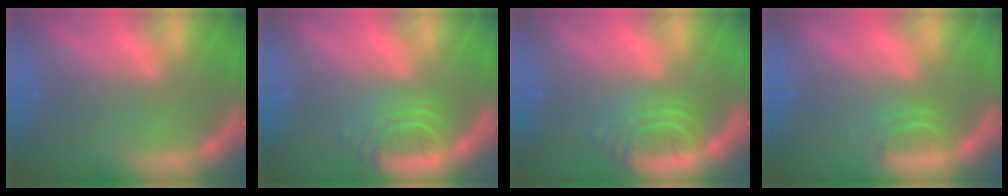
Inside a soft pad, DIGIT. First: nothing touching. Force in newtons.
{"total": 4.5}
{"total": 4.5}
{"total": 1.9}